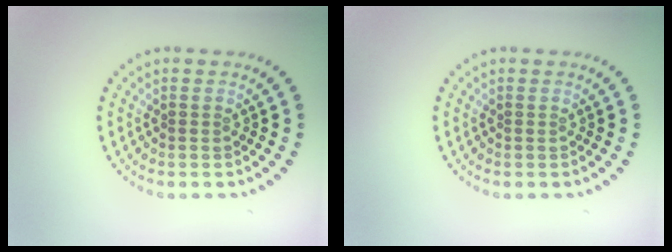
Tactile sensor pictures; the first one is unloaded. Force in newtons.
{"total": 0.0}